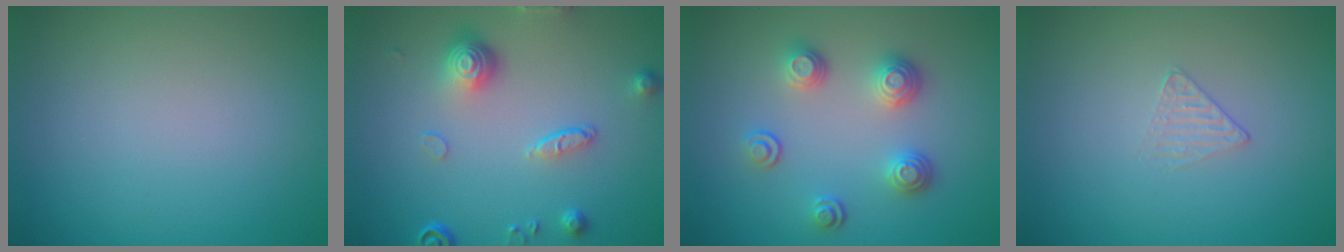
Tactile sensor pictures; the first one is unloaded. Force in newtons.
{"total": 4.3, "press": 3.2, "slide": 2.8}
{"total": 3.4, "press": 2.9, "slide": 1.8}
{"total": 1.0, "press": 0.3, "slide": 0.9}